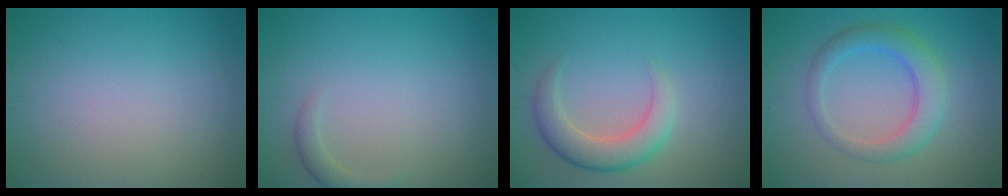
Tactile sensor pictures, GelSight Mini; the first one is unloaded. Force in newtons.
{"total": 1.4, "press": 1.4, "slide": 0.1}
{"total": 4.0, "press": 4.0, "slide": 0.3}
{"total": 4.1, "press": 4.1, "slide": 0.2}